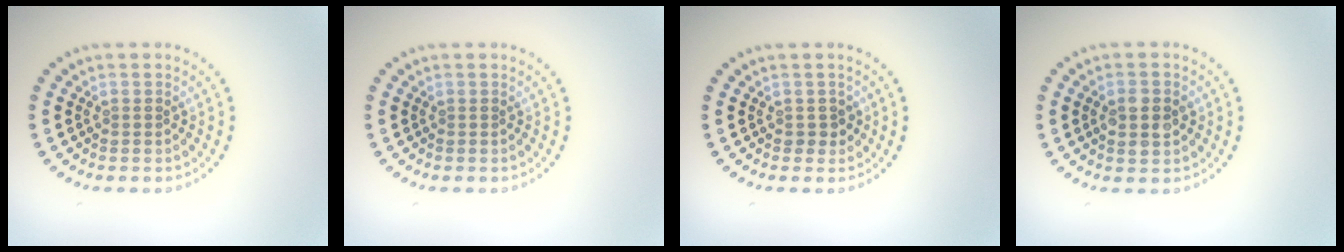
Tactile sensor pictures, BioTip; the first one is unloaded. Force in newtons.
{"total": 0.0}
{"total": 1.0, "press": 0.9, "slide": 0.4}
{"total": 2.6, "press": 2.6, "slide": 0.2}